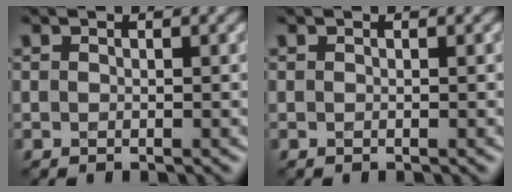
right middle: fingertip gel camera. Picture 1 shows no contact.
{"total": 0.0}